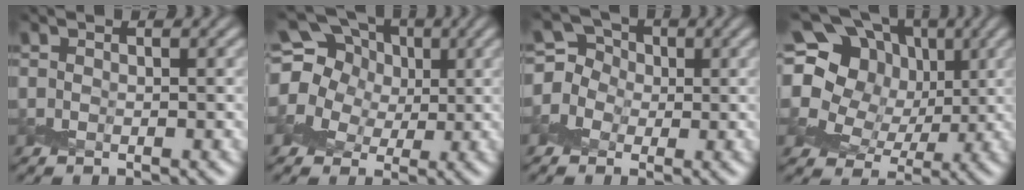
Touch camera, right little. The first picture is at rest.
{"total": 14.3, "force": [5.6, 11.3, 6.8], "torque": [-0.158, 0.037, 0.074]}
{"total": 3.7, "force": [0.1, 3.4, 1.5], "torque": [-0.018, 0.019, -0.019]}
{"total": 15.3, "force": [5.3, 12.1, 7.7], "torque": [-0.194, 0.051, 0.075]}